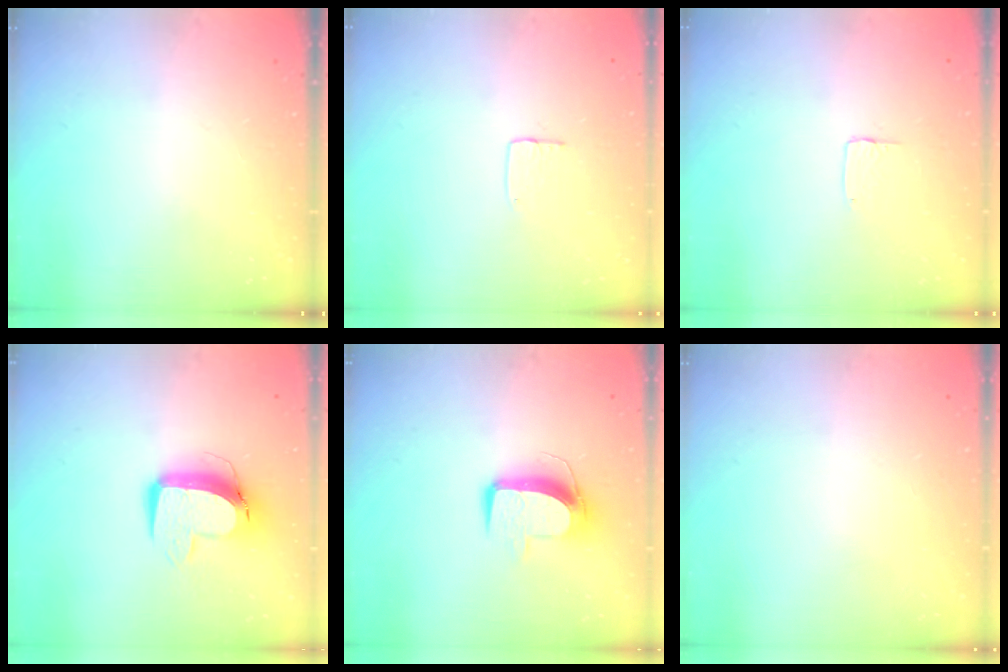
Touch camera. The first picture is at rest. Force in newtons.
{"total": 3.6, "press": 3.6, "slide": 0.2}
{"total": 3.7, "press": 3.6, "slide": 0.3}
{"total": 11.6, "press": 11.5, "slide": 1.3}
{"total": 10.3, "press": 10.3, "slide": 0.8}
{"total": 0.0}